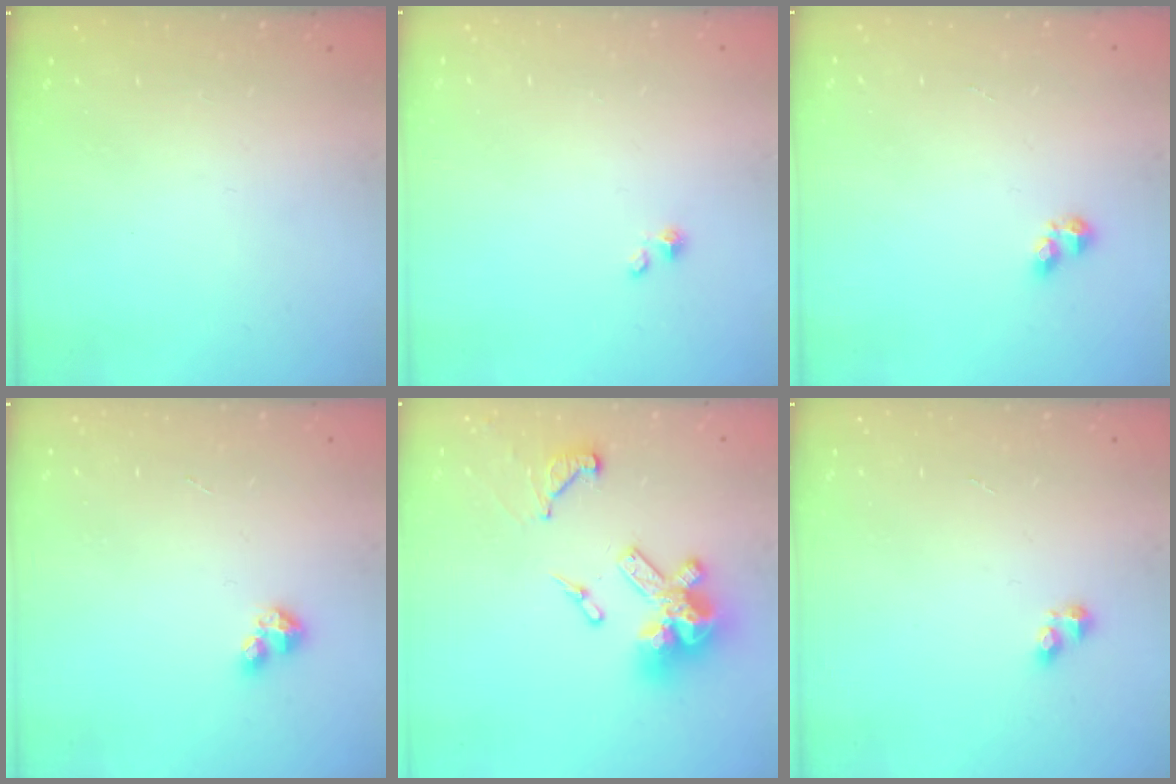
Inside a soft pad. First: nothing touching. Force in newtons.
{"total": 1.5, "press": 1.5, "slide": 0.0}
{"total": 2.6, "press": 2.5, "slide": 0.5}
{"total": 2.8, "press": 2.8, "slide": 0.2}
{"total": 16.7, "press": 16.6, "slide": 1.8}
{"total": 2.5, "press": 2.5, "slide": 0.3}